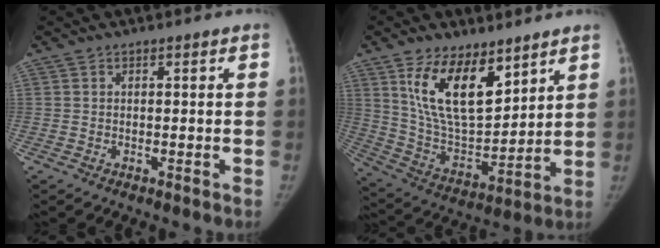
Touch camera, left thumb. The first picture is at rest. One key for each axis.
{"total": 17.0, "fx": 9.5, "fy": 8.2, "fz": 11.5, "tx": -0.168, "ty": -0.055, "tz": 0.191}